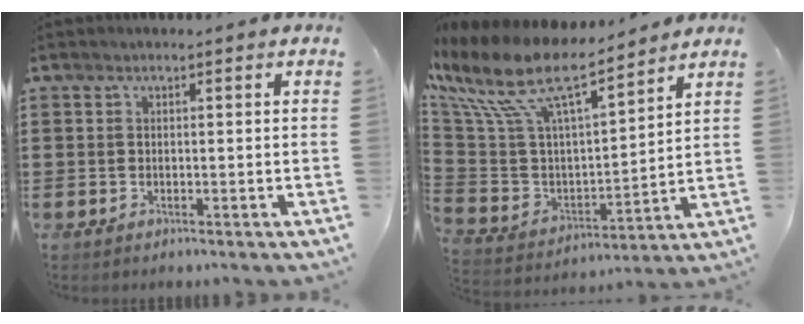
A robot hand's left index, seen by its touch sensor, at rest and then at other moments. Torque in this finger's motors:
{"motor_torque": [1.71, -0.43, 1.05, 0.21]}